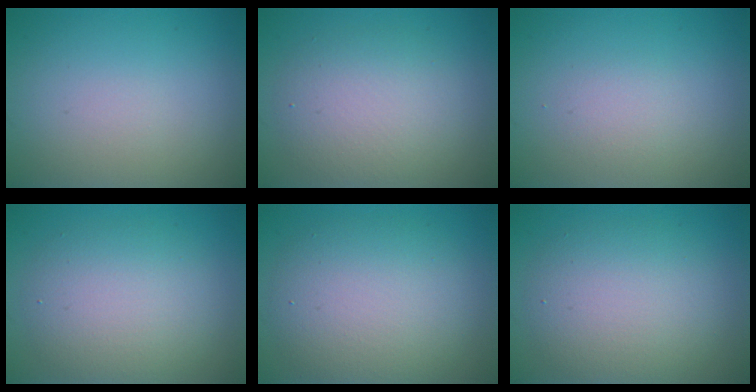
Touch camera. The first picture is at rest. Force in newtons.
{"total": 4.8, "press": 4.8, "slide": 0.5}
{"total": 1.3, "press": 1.3, "slide": 0.0}
{"total": 5.5, "press": 5.5, "slide": 0.4}
{"total": 6.9, "press": 6.9, "slide": 0.1}
{"total": 5.7, "press": 5.7, "slide": 0.4}